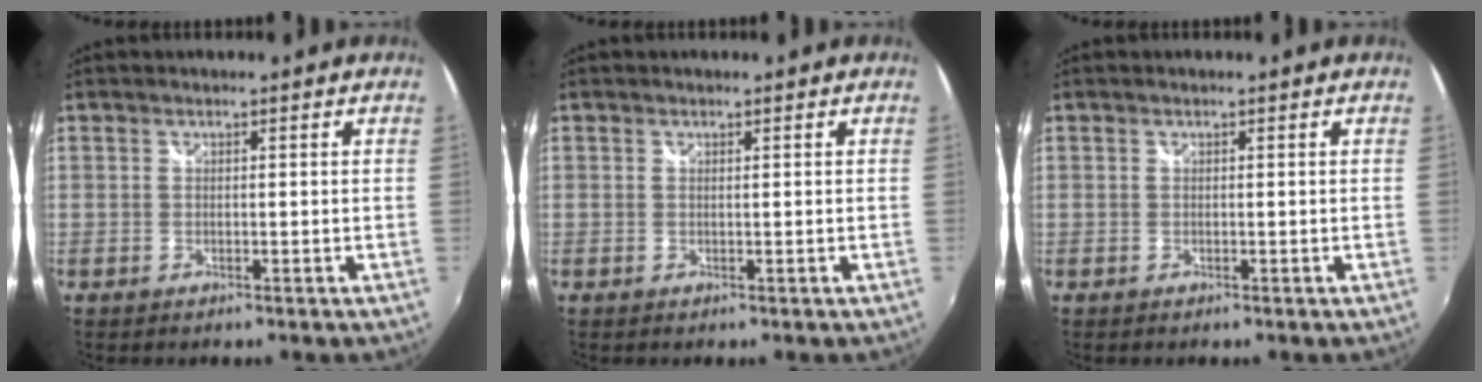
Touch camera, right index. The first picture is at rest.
{"total": 0.0}
{"total": 0.0}